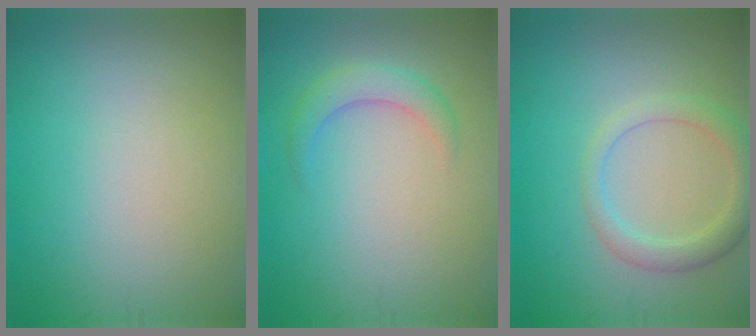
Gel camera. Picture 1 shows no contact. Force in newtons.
{"total": 2.4, "press": 2.4, "slide": 0.0}
{"total": 2.9, "press": 2.9, "slide": 0.1}